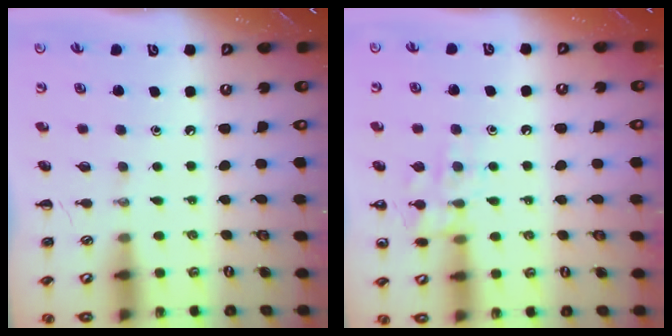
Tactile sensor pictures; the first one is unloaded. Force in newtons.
{"total": 10.3, "press": 10.3, "slide": 0.9}